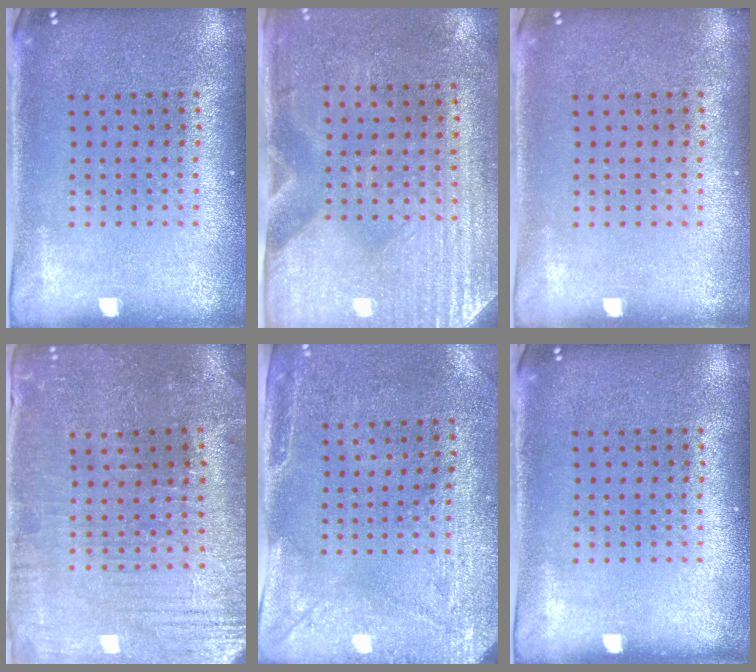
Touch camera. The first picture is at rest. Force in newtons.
{"total": 3.0, "press": 2.6, "slide": 1.5}
{"total": 0.0}
{"total": 0.9, "press": 0.8, "slide": 0.4}
{"total": 3.0, "press": 2.3, "slide": 1.8}
{"total": 0.0}